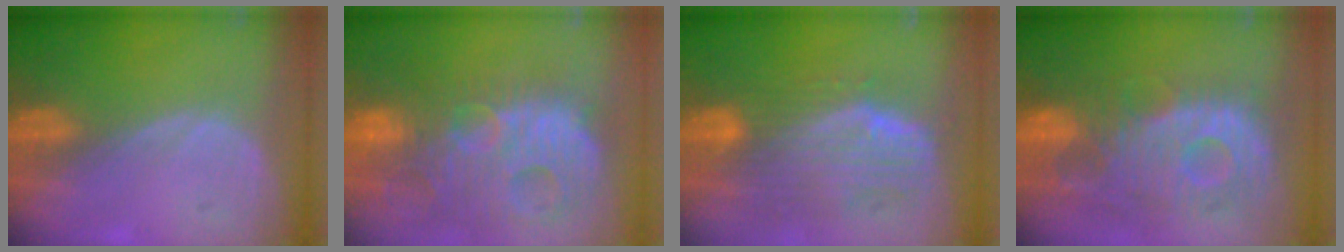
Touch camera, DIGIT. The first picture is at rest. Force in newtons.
{"total": 14.6, "press": 12.6, "slide": 7.3}
{"total": 10.5, "press": 9.0, "slide": 5.4}
{"total": 12.0, "press": 10.7, "slide": 5.4}